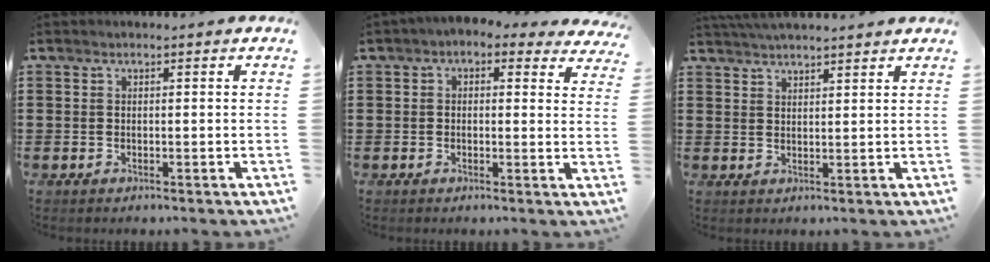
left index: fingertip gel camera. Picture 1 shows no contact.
{"total": 2.1, "force": [1.1, 1.1, 1.4], "torque": [-0.032, 0.002, 0.018]}
{"total": 3.4, "force": [3.3, 0.1, 0.7], "torque": [-0.023, -0.003, 0.064]}